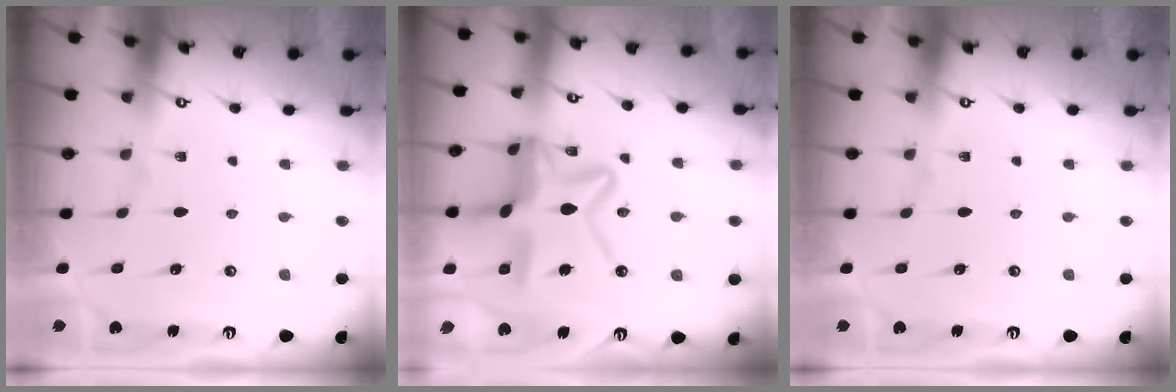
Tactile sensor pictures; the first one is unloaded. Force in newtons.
{"total": 15.7, "press": 15.6, "slide": 1.3}
{"total": 0.0}